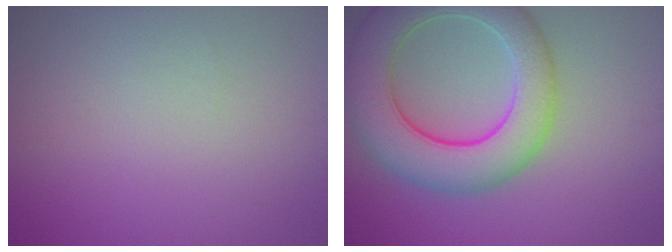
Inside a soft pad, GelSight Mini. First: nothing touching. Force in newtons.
{"total": 9.0, "press": 9.0, "slide": 0.2}